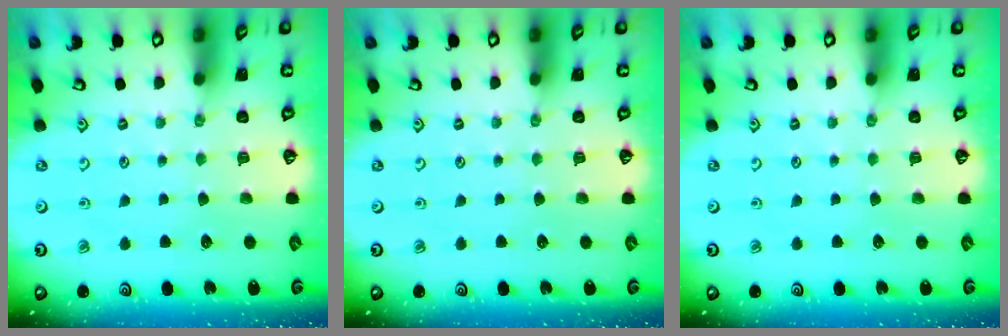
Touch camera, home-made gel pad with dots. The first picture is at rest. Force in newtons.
{"total": 0.0}
{"total": 0.0}